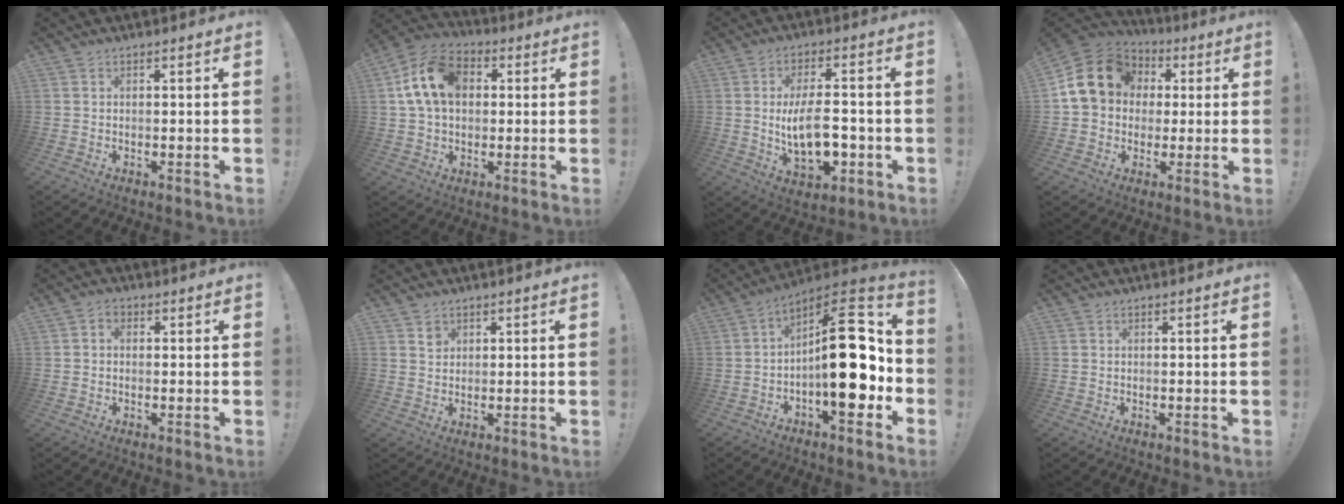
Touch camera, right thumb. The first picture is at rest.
{"total": 15.4, "force": [3.5, 11.1, 10.1], "torque": [-0.172, 0.009, 0.071]}
{"total": 14.3, "force": [-1.9, 7.1, 12.3], "torque": [-0.201, 0.000, -0.036]}
{"total": 16.9, "force": [3.7, 13.9, 8.8], "torque": [-0.146, 0.000, 0.081]}
{"total": 2.1, "force": [-0.5, 1.5, 1.3], "torque": [-0.026, 0.008, -0.009]}
{"total": 1.9, "force": [1.2, 1.4, 0.3], "torque": [0.013, -0.011, 0.019]}
{"total": 22.4, "force": [-1.8, 9.1, 20.4], "torque": [-0.274, 0.018, -0.020]}
{"total": 0.0}